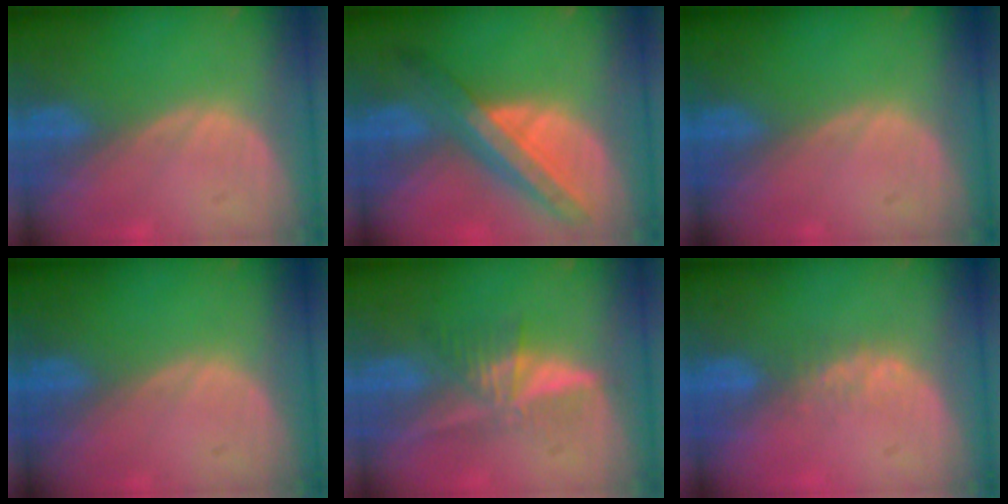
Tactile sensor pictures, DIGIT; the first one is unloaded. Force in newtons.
{"total": 8.4, "press": 7.4, "slide": 4.0}
{"total": 0.0}
{"total": 0.0}
{"total": 5.4, "press": 5.2, "slide": 1.6}
{"total": 2.5, "press": 1.9, "slide": 1.5}